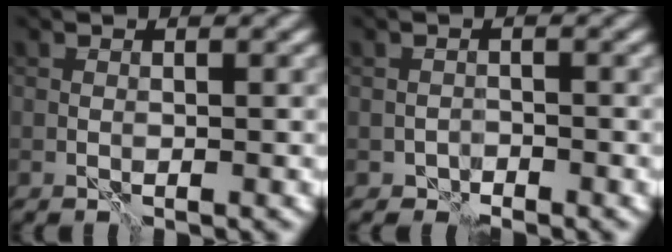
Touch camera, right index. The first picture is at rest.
{"total": 1.9, "force": [0.0, -0.9, -1.7], "torque": [0.036, 0.004, -0.010]}